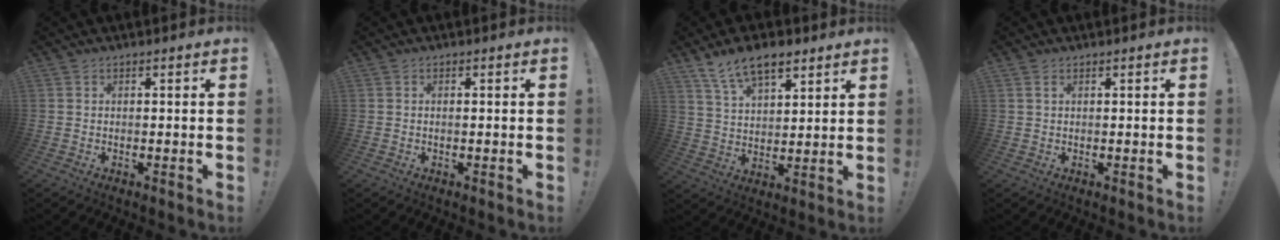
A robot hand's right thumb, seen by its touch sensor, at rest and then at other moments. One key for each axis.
{"total": 0.6, "fx": -0.2, "fy": 0.1, "fz": 0.6, "tx": -0.009, "ty": -0.001, "tz": -0.004}
{"total": 11.2, "fx": 7.6, "fy": 5.2, "fz": 6.3, "tx": -0.107, "ty": -0.029, "tz": 0.143}
{"total": 1.4, "fx": 0.7, "fy": 0.6, "fz": 1.0, "tx": -0.021, "ty": 0.001, "tz": 0.014}